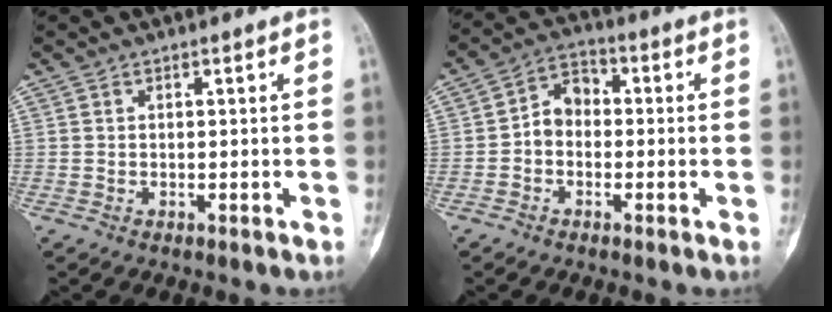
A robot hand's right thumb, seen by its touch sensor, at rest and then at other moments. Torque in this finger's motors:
{"motor_torque": [0.27, 0.34, 0.29, -0.32, 0.00]}